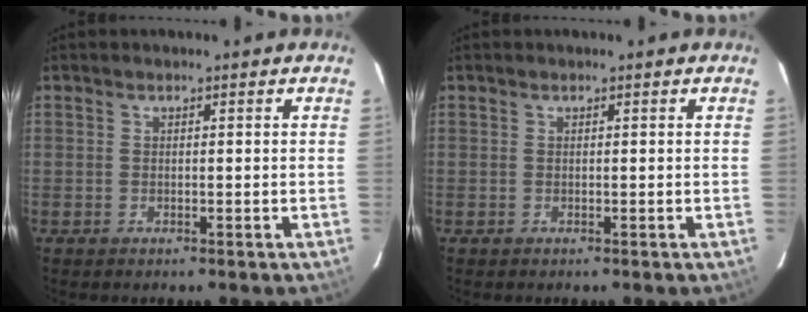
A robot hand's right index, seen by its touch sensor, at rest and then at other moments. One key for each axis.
{"total": 0.0}